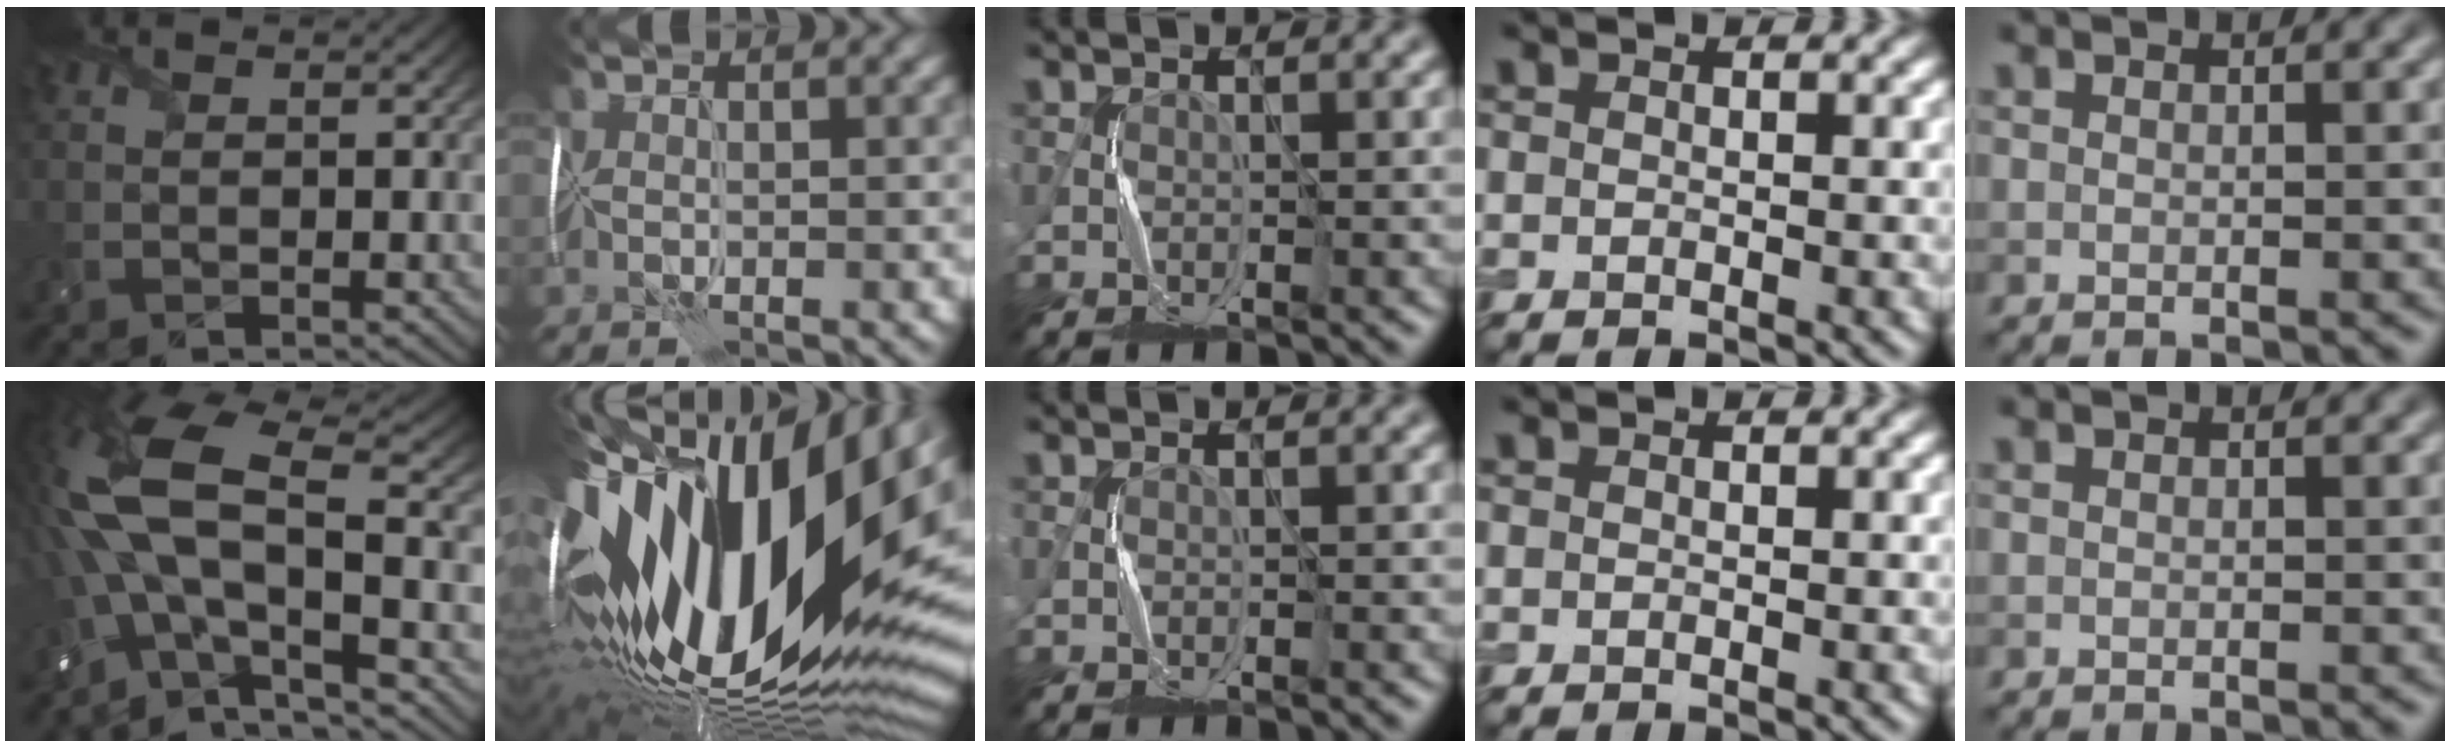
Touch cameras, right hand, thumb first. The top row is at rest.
{"thumb": {"total": 16.0, "force": [-1.6, 6.6, 14.5], "torque": [-0.321, -0.008, -0.022]}, "index": {"total": 20.5, "force": [0.3, 9.3, 18.3], "torque": [-0.326, -0.019, -0.010]}}